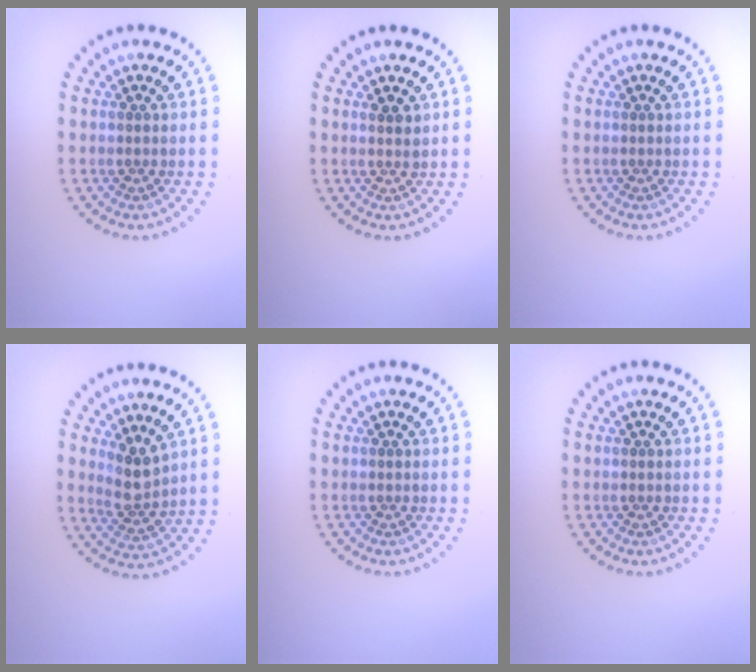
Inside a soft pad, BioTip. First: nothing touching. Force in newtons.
{"total": 1.2, "press": 1.0, "slide": 0.7}
{"total": 0.0}
{"total": 2.7, "press": 2.3, "slide": 1.4}
{"total": 0.0}
{"total": 0.0}